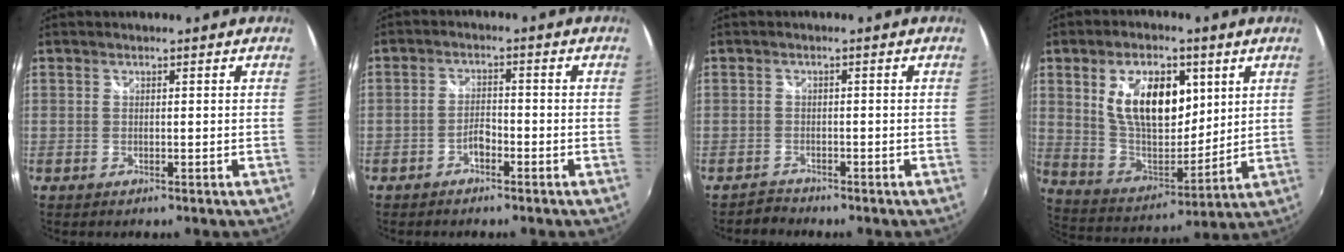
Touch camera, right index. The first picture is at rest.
{"total": 2.7, "force": [-1.9, 1.1, 1.6], "torque": [-0.036, 0.006, -0.035]}
{"total": 2.2, "force": [-1.9, 1.1, -0.4], "torque": [0.001, 0.006, -0.035]}
{"total": 16.4, "force": [5.6, 9.0, 12.5], "torque": [-0.223, 0.004, 0.112]}